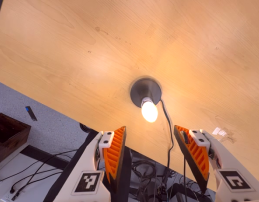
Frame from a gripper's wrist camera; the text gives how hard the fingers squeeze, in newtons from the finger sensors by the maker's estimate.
{"total": 0.0}